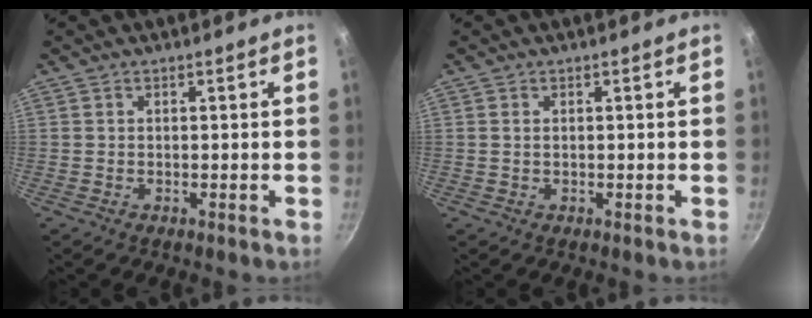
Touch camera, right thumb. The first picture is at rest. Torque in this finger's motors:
{"motor_torque": [-0.23, 0.04, 0.25, 0.57, 0.09]}